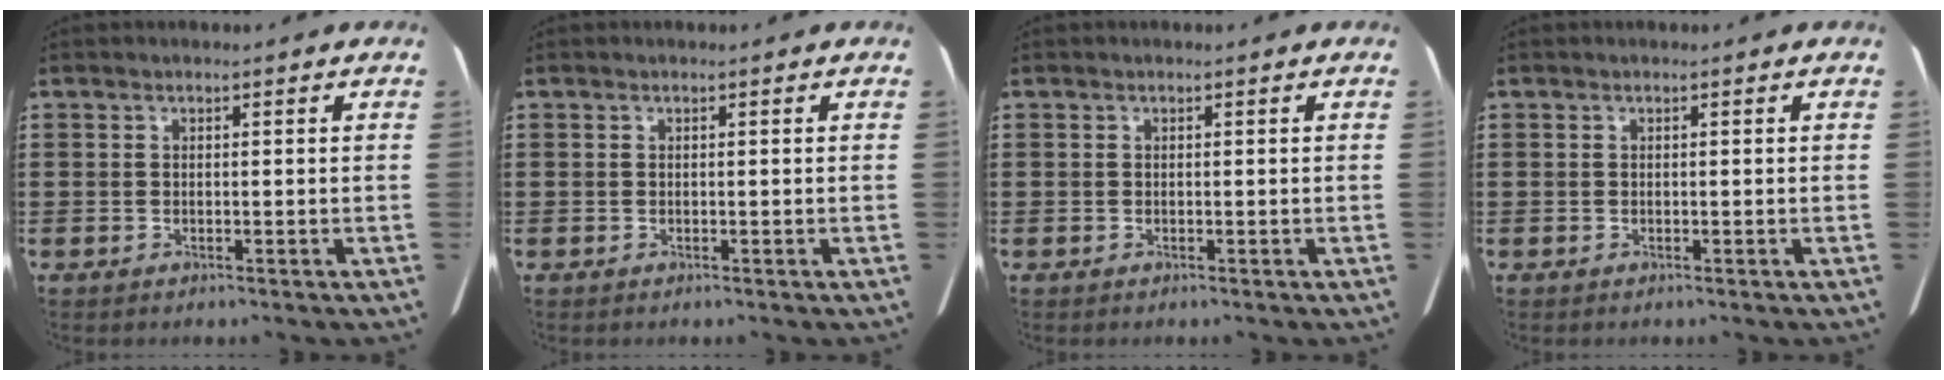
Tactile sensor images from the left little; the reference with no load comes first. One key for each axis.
{"total": 0.0}
{"total": 0.0}
{"total": 0.0}